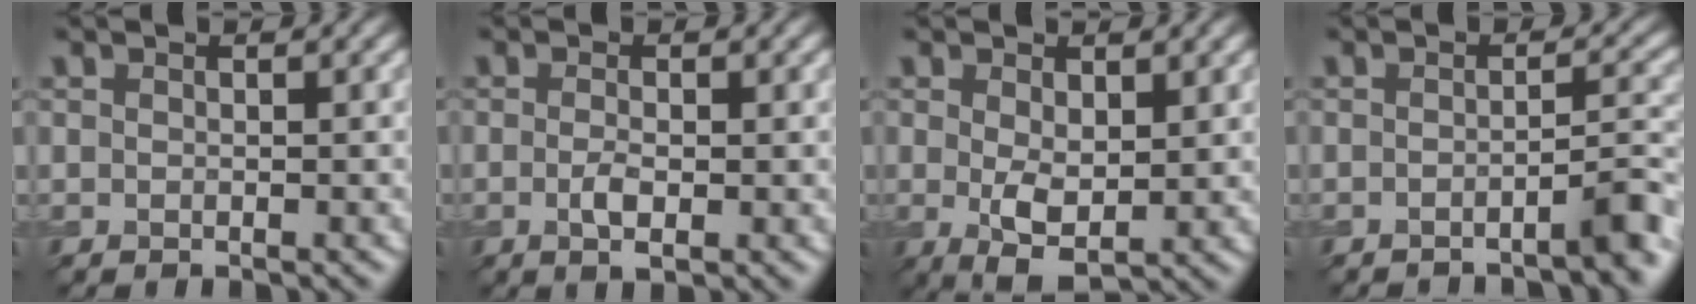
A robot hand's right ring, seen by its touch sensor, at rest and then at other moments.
{"total": 2.1, "force": [-0.4, 0.7, 1.9], "torque": [-0.040, -0.005, -0.008]}
{"total": 3.8, "force": [0.5, 2.0, 3.2], "torque": [-0.060, -0.004, 0.014]}
{"total": 3.4, "force": [-2.3, 0.5, 2.5], "torque": [-0.022, 0.009, -0.043]}